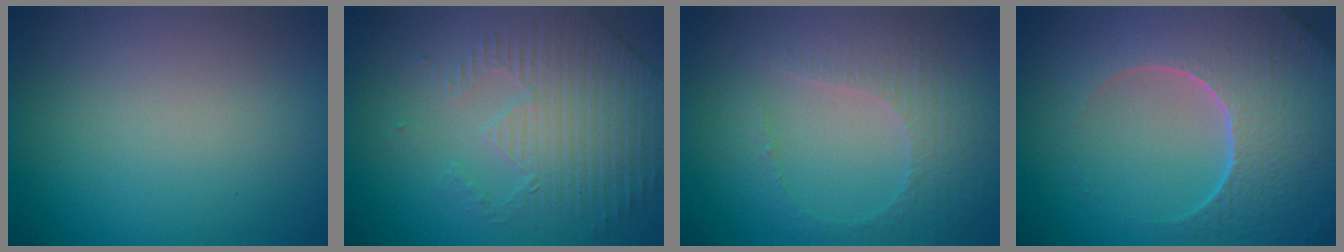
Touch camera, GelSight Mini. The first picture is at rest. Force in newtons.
{"total": 4.4, "press": 3.3, "slide": 3.0}
{"total": 4.6, "press": 3.3, "slide": 3.2}
{"total": 8.8, "press": 6.3, "slide": 6.2}